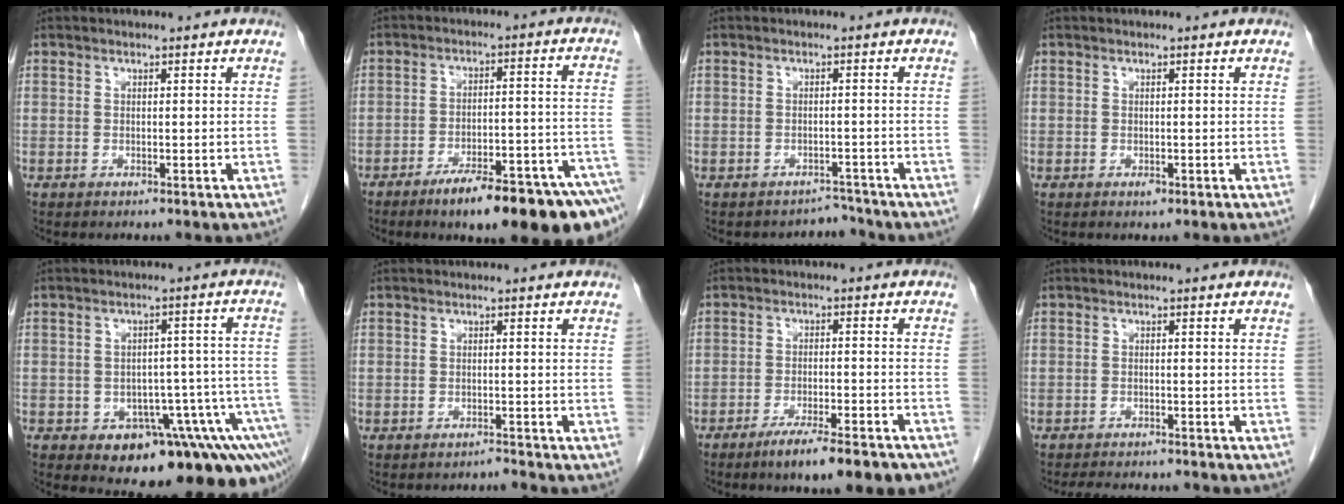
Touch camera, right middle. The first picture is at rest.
{"total": 17.0, "force": [-12.0, 1.6, 12.0], "torque": [-0.101, 0.024, -0.176]}
{"total": 2.4, "force": [-2.1, 0.6, -1.0], "torque": [0.018, 0.005, -0.027]}
{"total": 0.7, "force": [-0.4, 0.4, 0.5], "torque": [-0.007, 0.000, -0.004]}
{"total": 16.6, "force": [-10.2, 5.5, 12.0], "torque": [-0.060, 0.031, -0.118]}
{"total": 1.1, "force": [-0.9, -0.2, -0.4], "torque": [0.009, -0.007, -0.012]}
{"total": 10.2, "force": [-7.8, 1.4, 6.5], "torque": [-0.081, -0.012, -0.114]}
{"total": 7.1, "force": [-6.5, 1.8, 2.3], "torque": [-0.031, -0.005, -0.088]}